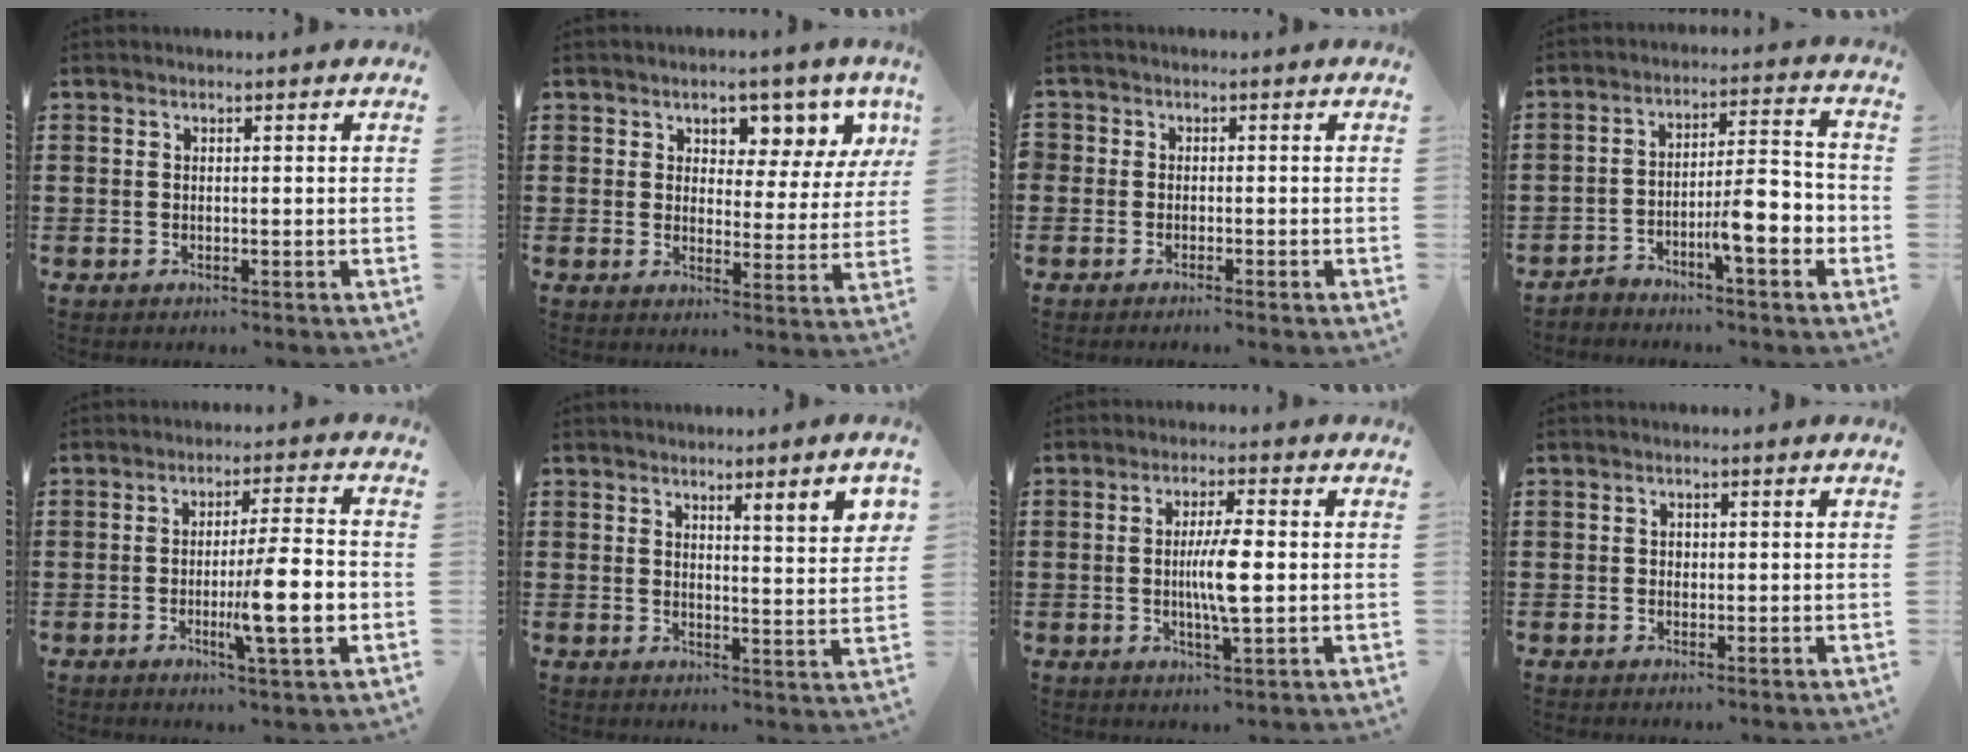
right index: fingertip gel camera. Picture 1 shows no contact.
{"total": 5.5, "force": [4.4, 2.8, 1.9], "torque": [-0.042, -0.023, 0.071]}
{"total": 1.2, "force": [-1.1, 0.6, 0.0], "torque": [-0.003, 0.006, -0.025]}
{"total": 7.6, "force": [-4.2, 1.5, 6.1], "torque": [-0.092, 0.005, -0.075]}
{"total": 10.1, "force": [-2.4, 1.0, 9.8], "torque": [-0.150, -0.009, -0.040]}
{"total": 4.1, "force": [2.4, 0.1, 3.4], "torque": [-0.064, -0.002, 0.037]}
{"total": 6.4, "force": [-0.3, 0.9, 6.3], "torque": [-0.117, -0.005, -0.012]}
{"total": 0.5, "force": [0.1, 0.5, 0.2], "torque": [-0.006, 0.002, 0.001]}